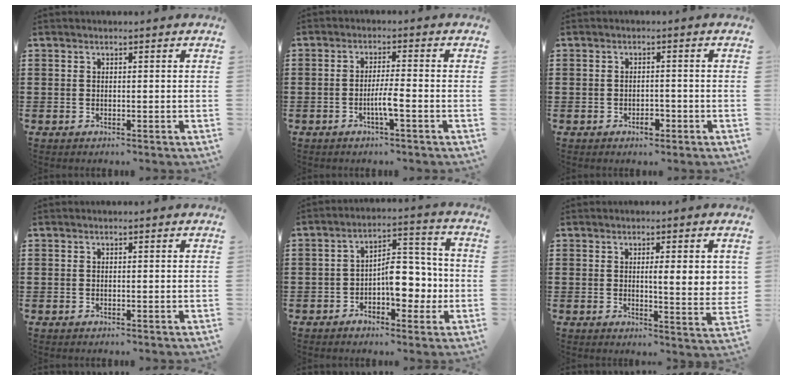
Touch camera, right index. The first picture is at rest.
{"total": 3.7, "force": [-1.5, 0.0, 3.4], "torque": [-0.068, -0.007, -0.031]}
{"total": 2.1, "force": [-1.2, 1.0, 1.4], "torque": [-0.029, 0.001, -0.024]}
{"total": 0.0}
{"total": 7.7, "force": [-1.6, 4.6, 6.0], "torque": [-0.074, 0.003, -0.033]}
{"total": 5.0, "force": [1.0, 0.7, 4.9], "torque": [-0.078, -0.008, 0.010]}